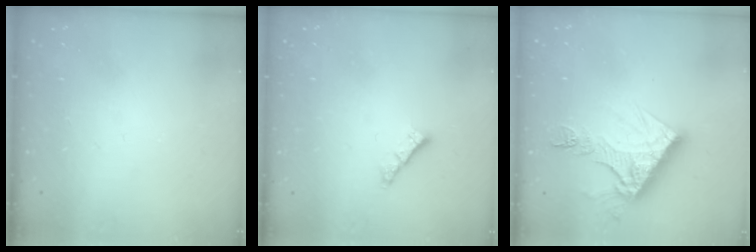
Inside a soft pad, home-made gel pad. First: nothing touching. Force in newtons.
{"total": 1.2, "press": 1.2, "slide": 0.3}
{"total": 13.5, "press": 13.4, "slide": 1.2}